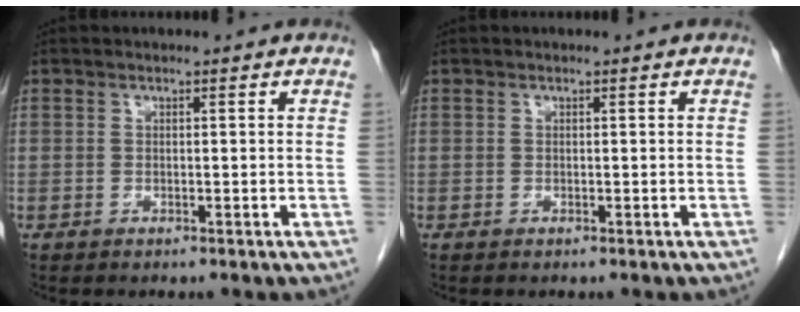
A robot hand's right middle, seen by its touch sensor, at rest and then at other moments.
{"total": 0.0}